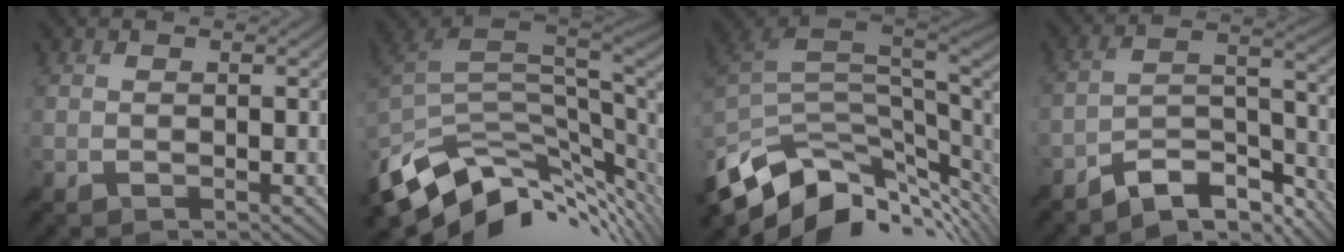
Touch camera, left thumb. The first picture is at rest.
{"total": 12.1, "force": [-3.9, 6.5, 9.5], "torque": [-0.201, -0.030, -0.057]}
{"total": 13.0, "force": [-4.5, 7.4, 9.8], "torque": [-0.209, -0.034, -0.068]}
{"total": 9.0, "force": [-7.5, 2.8, 4.2], "torque": [-0.060, 0.004, -0.144]}